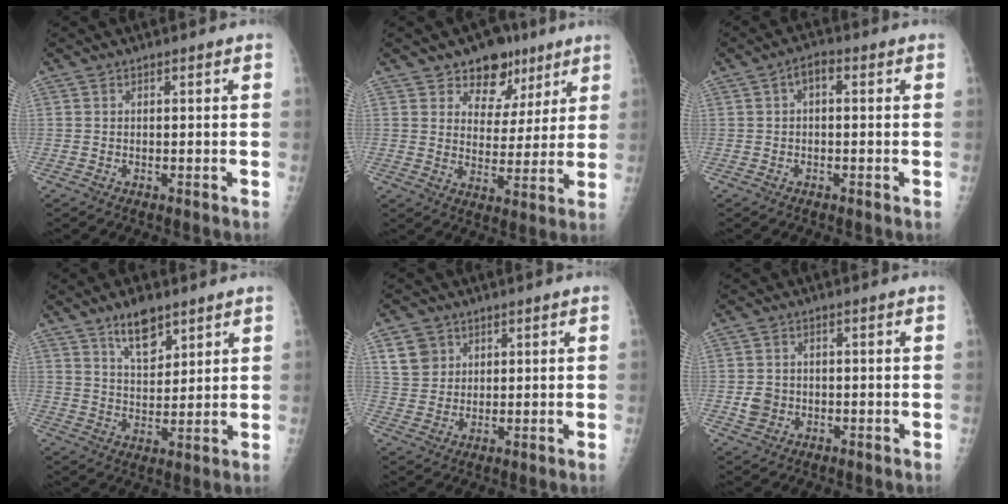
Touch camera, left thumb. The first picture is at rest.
{"total": 10.4, "force": [6.7, 7.2, 3.4], "torque": [-0.004, -0.025, 0.100]}
{"total": 2.8, "force": [0.3, 1.6, 2.3], "torque": [-0.029, 0.010, -0.004]}
{"total": 8.1, "force": [5.4, 3.7, 4.8], "torque": [-0.057, -0.033, 0.095]}
{"total": 5.8, "force": [2.7, 4.9, 1.6], "torque": [-0.008, -0.013, 0.055]}
{"total": 3.2, "force": [-0.5, 2.8, 1.3], "torque": [-0.012, 0.005, -0.007]}